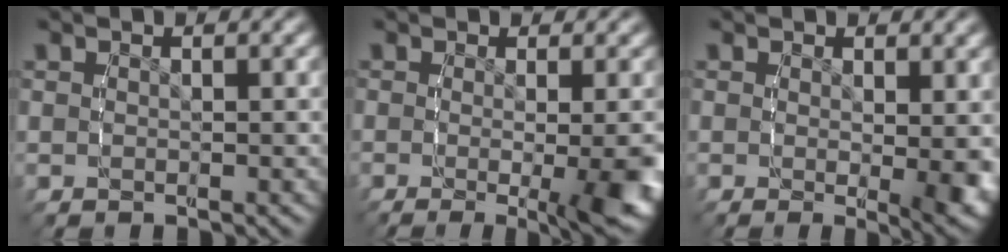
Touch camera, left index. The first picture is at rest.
{"total": 5.6, "force": [-1.7, 0.6, 5.3], "torque": [-0.066, -0.015, -0.029]}
{"total": 2.8, "force": [-0.1, 0.3, 2.8], "torque": [-0.032, -0.018, 0.000]}